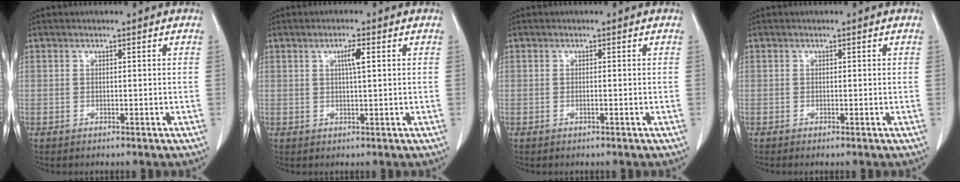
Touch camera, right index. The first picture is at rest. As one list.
[{"total": 2.5, "force": [0.8, 0.1, 2.4], "torque": [-0.042, 0.001, 0.013]}, {"total": 0.0}, {"total": 0.0}]